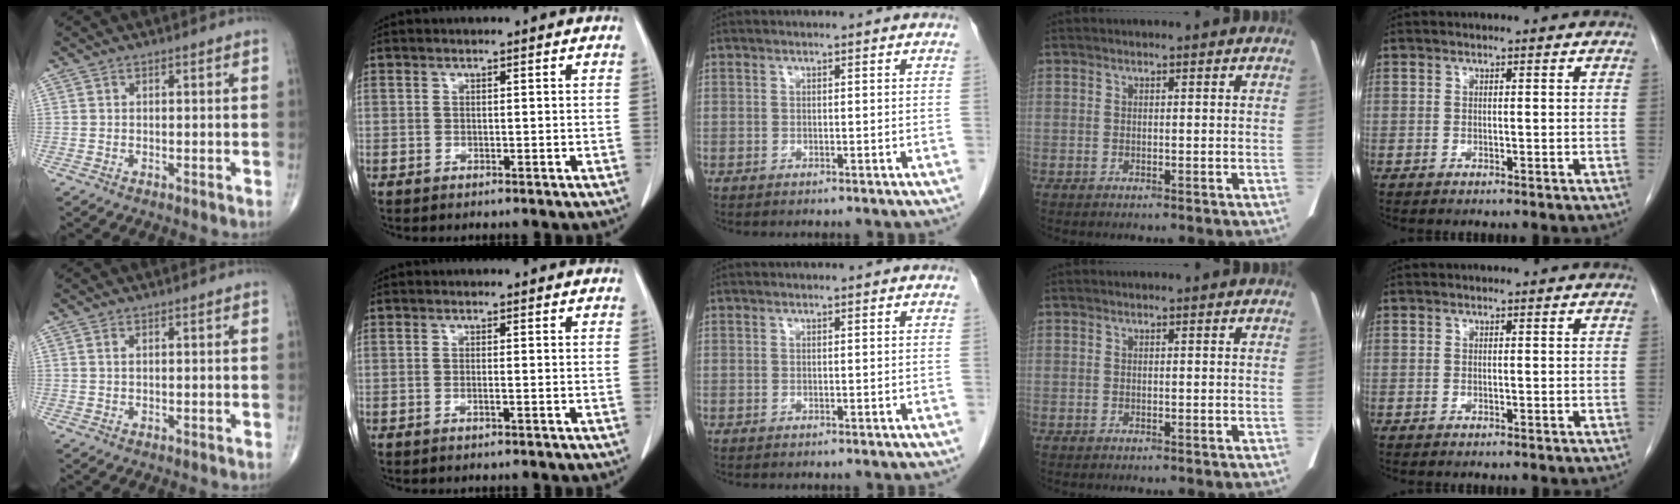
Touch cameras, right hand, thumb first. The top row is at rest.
{"thumb": {"total": 0.8, "force": [0.4, 0.3, 0.6], "torque": [-0.016, 0.007, 0.008]}, "index": {"total": 0.7, "force": [-0.3, -0.1, 0.6], "torque": [-0.016, 0.001, -0.002]}}